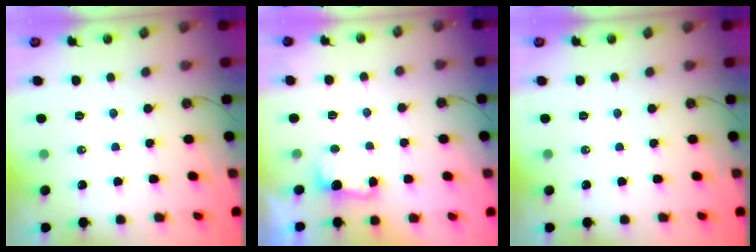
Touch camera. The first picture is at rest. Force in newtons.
{"total": 4.5, "press": 4.4, "slide": 1.0}
{"total": 0.0}